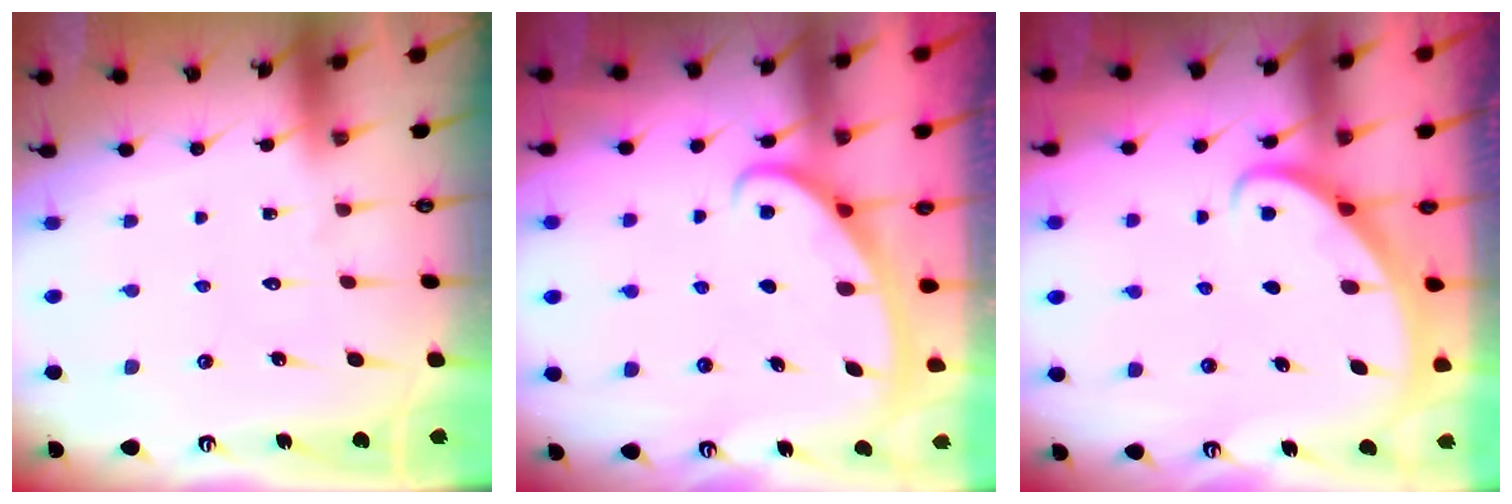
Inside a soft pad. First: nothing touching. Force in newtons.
{"total": 2.8, "press": 2.8, "slide": 0.4}
{"total": 2.7, "press": 2.7, "slide": 0.2}